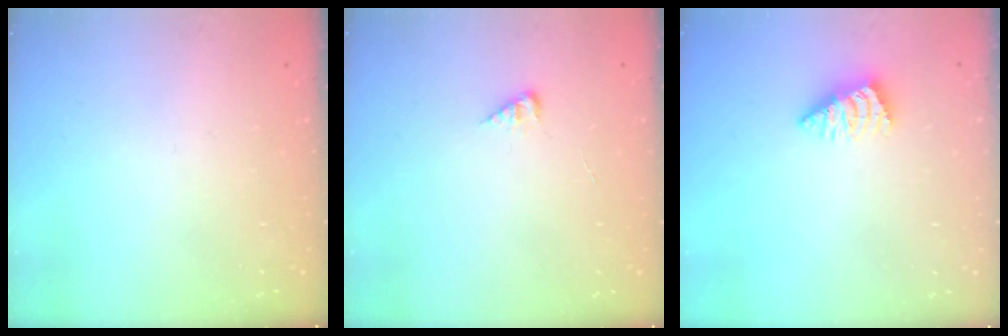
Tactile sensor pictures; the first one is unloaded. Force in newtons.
{"total": 2.7, "press": 2.7, "slide": 0.3}
{"total": 2.3, "press": 2.2, "slide": 0.4}